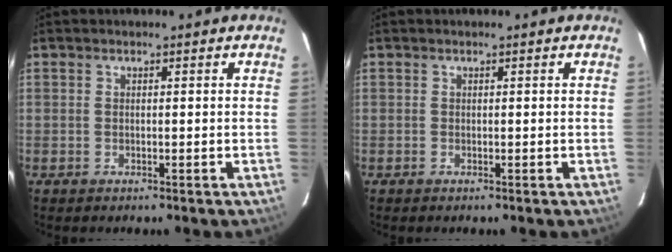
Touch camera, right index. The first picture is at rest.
{"total": 0.0}